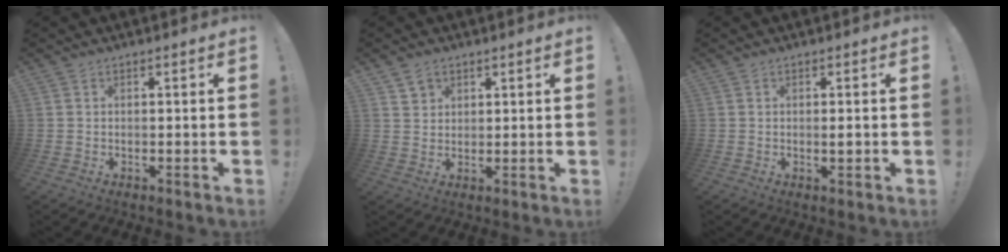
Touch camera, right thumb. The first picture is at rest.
{"total": 4.0, "force": [2.6, 2.9, 1.0], "torque": [-0.009, -0.012, 0.047]}
{"total": 1.2, "force": [-0.3, -0.1, 1.1], "torque": [-0.010, -0.005, -0.008]}